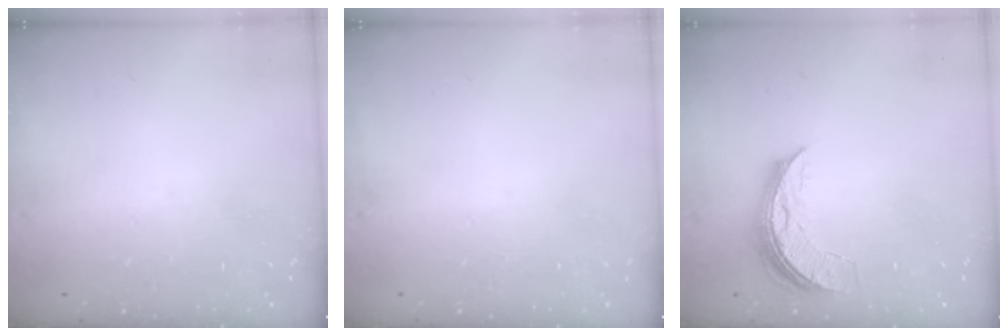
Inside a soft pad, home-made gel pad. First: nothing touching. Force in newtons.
{"total": 0.0}
{"total": 7.4, "press": 7.4, "slide": 0.6}